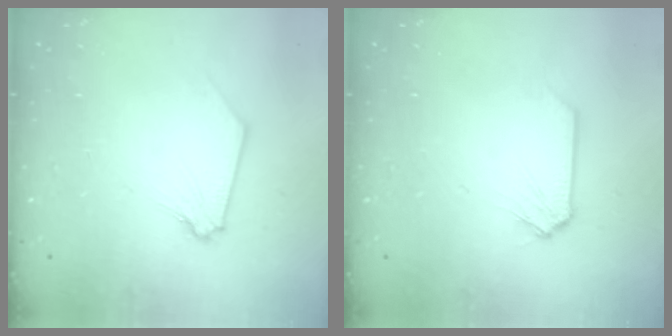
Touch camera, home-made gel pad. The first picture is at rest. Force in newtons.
{"total": 0.0}